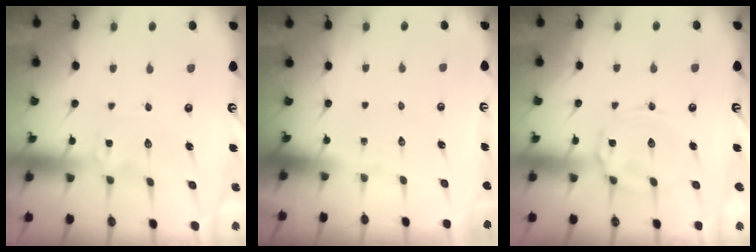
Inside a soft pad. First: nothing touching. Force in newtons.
{"total": 0.0}
{"total": 4.4, "press": 4.4, "slide": 0.3}